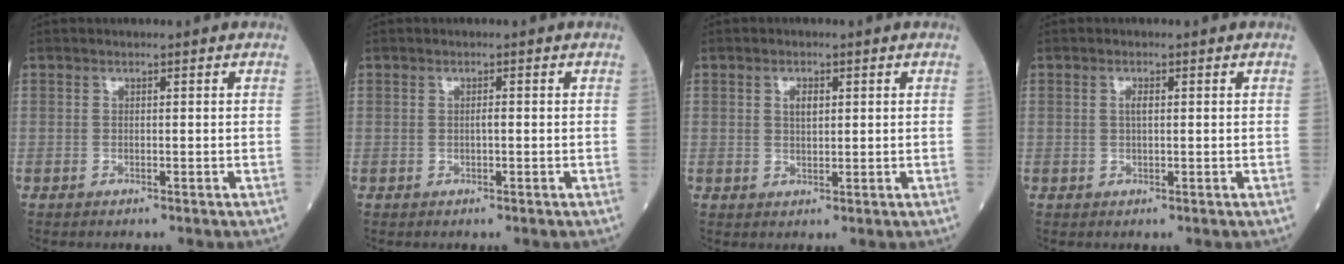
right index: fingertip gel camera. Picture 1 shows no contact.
{"total": 0.6, "force": [-0.1, 0.1, 0.6], "torque": [-0.011, 0.002, -0.003]}
{"total": 2.1, "force": [0.7, 1.0, 1.7], "torque": [-0.030, 0.001, 0.012]}
{"total": 1.2, "force": [0.2, 0.3, 1.1], "torque": [-0.024, 0.003, 0.001]}